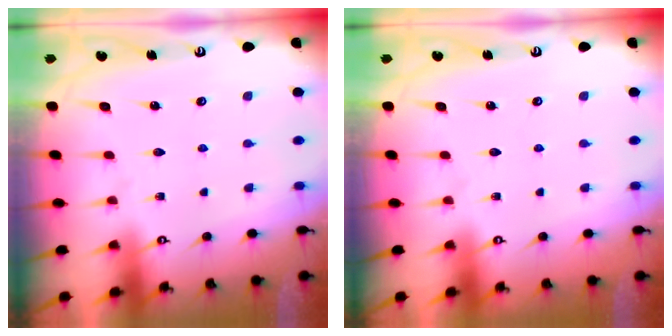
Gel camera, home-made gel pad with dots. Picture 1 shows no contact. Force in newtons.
{"total": 0.0}